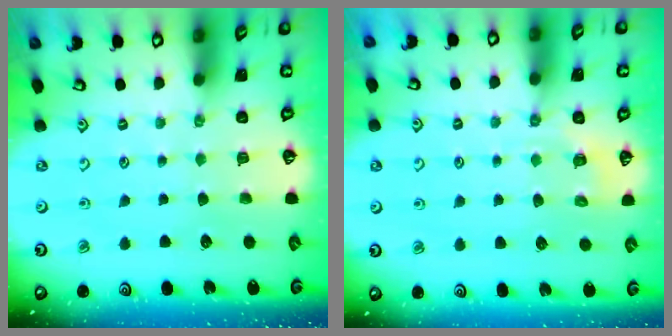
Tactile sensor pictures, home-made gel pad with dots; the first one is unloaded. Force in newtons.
{"total": 2.9, "press": 2.6, "slide": 1.2}